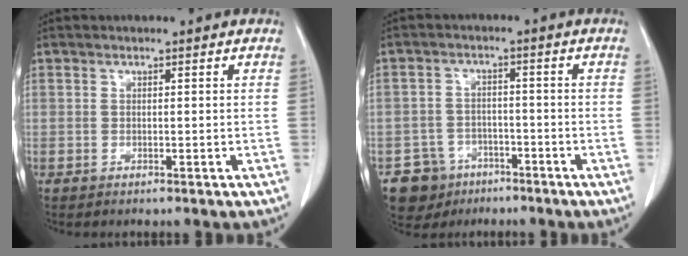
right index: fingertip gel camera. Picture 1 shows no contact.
{"total": 6.5, "force": [-4.0, 5.1, 0.5], "torque": [-0.007, 0.009, -0.061]}